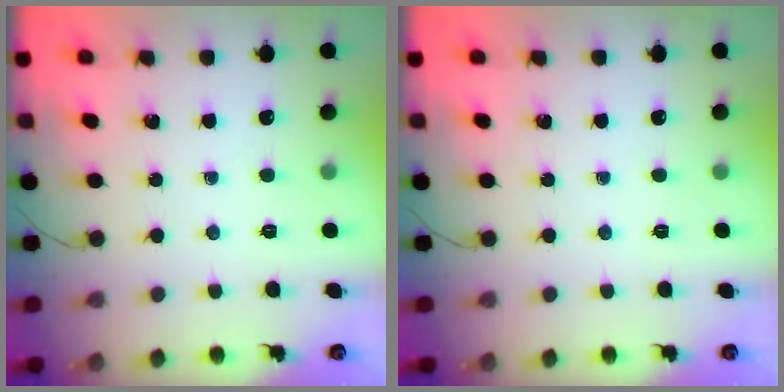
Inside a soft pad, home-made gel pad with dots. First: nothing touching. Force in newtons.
{"total": 0.0}